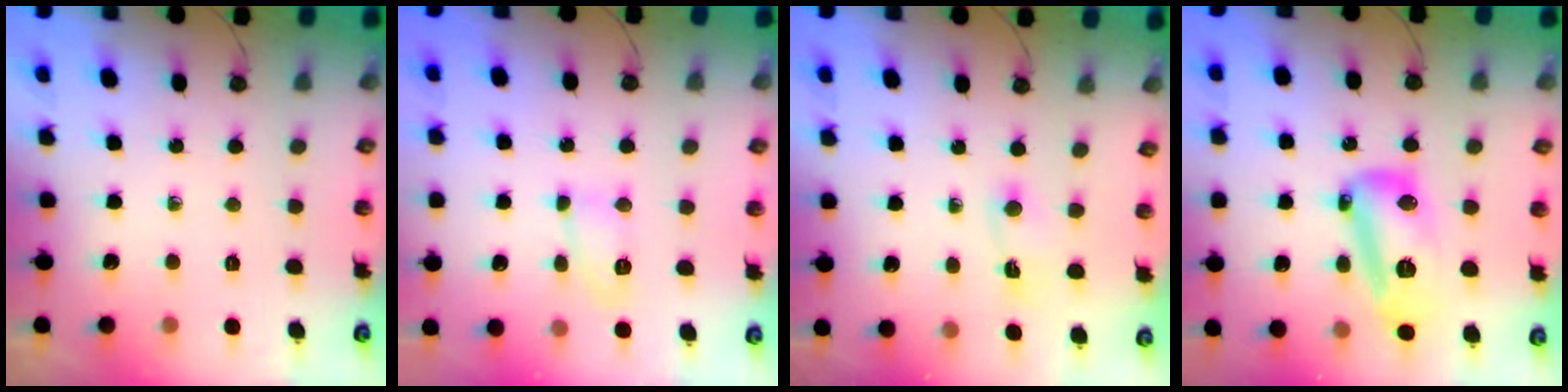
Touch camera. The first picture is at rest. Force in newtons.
{"total": 5.9, "press": 5.9, "slide": 0.4}
{"total": 2.7, "press": 2.7, "slide": 0.3}
{"total": 15.0, "press": 15.0, "slide": 1.3}